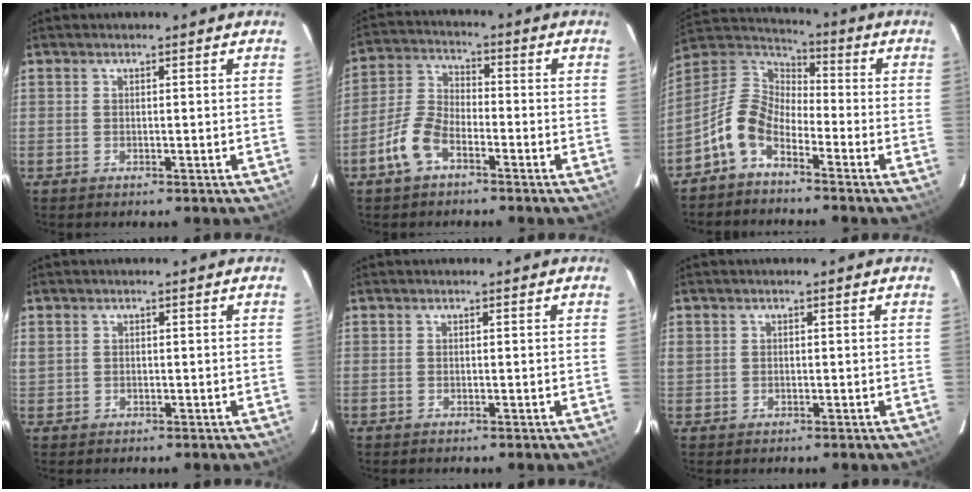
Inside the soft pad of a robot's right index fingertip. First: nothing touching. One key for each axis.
{"total": 8.0, "fx": -4.7, "fy": 4.0, "fz": 5.2, "tx": -0.120, "ty": 0.011, "tz": -0.095}
{"total": 9.6, "fx": -5.5, "fy": 5.3, "fz": 5.8, "tx": -0.124, "ty": 0.021, "tz": -0.123}
{"total": 2.0, "fx": 0.5, "fy": 1.8, "fz": 0.8, "tx": -0.012, "ty": 0.002, "tz": 0.010}
{"total": 0.0}
{"total": 1.6, "fx": 0.3, "fy": 1.6, "fz": 0.5, "tx": -0.006, "ty": 0.002, "tz": 0.004}